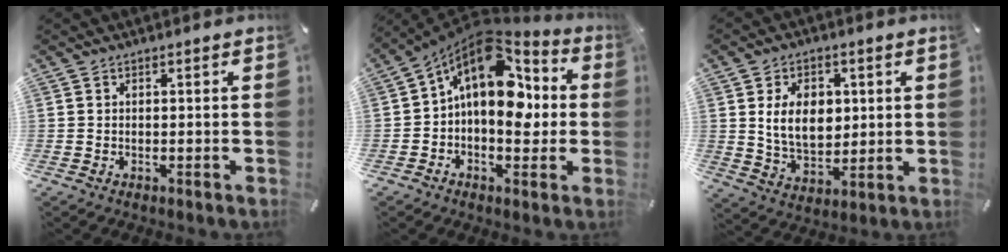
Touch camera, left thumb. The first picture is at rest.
{"total": 16.8, "force": [3.5, 11.2, 12.1], "torque": [-0.191, -0.031, 0.054]}
{"total": 10.6, "force": [2.0, 7.6, 7.1], "torque": [-0.135, 0.000, 0.032]}